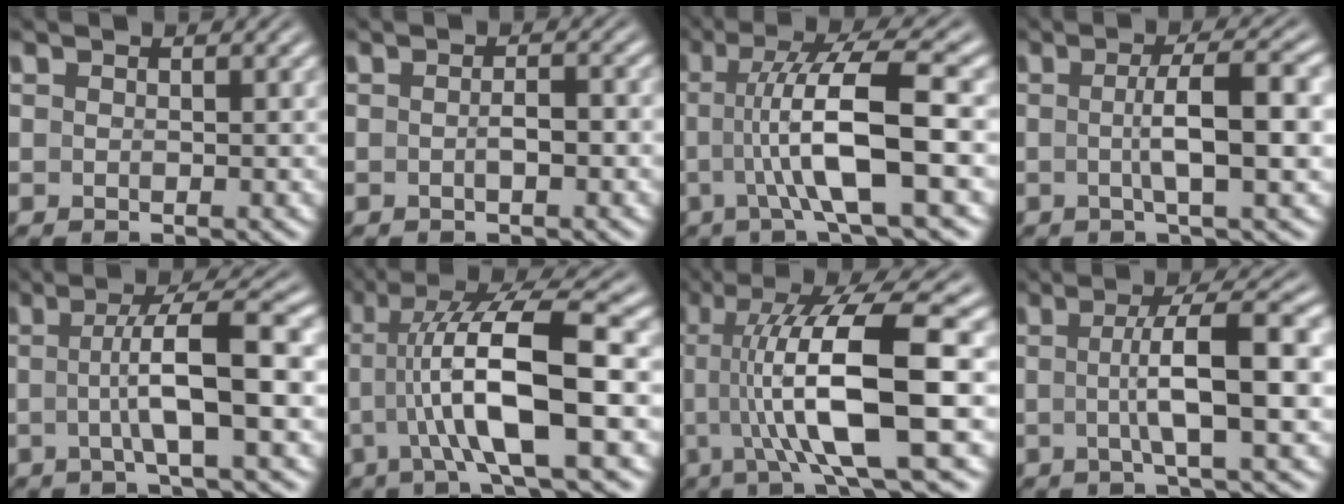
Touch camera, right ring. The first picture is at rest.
{"total": 1.2, "force": [-0.6, 0.3, 1.0], "torque": [-0.014, 0.003, -0.013]}
{"total": 6.9, "force": [0.1, 1.1, 6.8], "torque": [-0.124, -0.003, 0.003]}
{"total": 4.0, "force": [-0.2, -0.3, 4.0], "torque": [-0.062, 0.003, -0.004]}
{"total": 5.2, "force": [-0.6, 0.1, 5.2], "torque": [-0.079, 0.004, -0.009]}
{"total": 8.4, "force": [0.3, 2.3, 8.1], "torque": [-0.149, -0.003, 0.007]}
{"total": 9.6, "force": [0.7, 2.3, 9.3], "torque": [-0.157, -0.003, 0.017]}
{"total": 5.1, "force": [-0.2, -0.1, 5.1], "torque": [-0.078, 0.004, -0.004]}